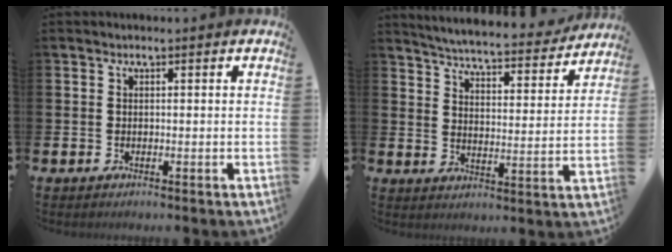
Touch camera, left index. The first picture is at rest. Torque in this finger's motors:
{"motor_torque": [1.08, -1.06, 0.36, 0.09]}